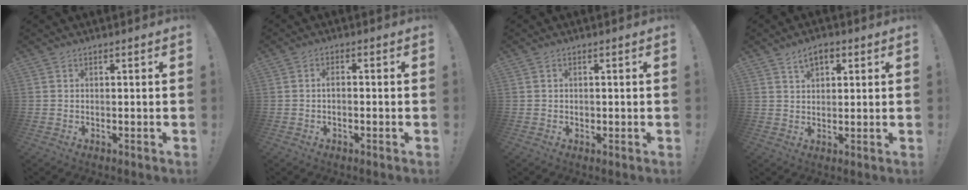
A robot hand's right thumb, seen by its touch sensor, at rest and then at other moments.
{"total": 1.7, "force": [-0.9, 0.5, 1.4], "torque": [-0.027, 0.006, -0.017]}
{"total": 0.7, "force": [-0.2, 0.6, 0.1], "torque": [-0.006, 0.003, -0.004]}
{"total": 4.9, "force": [2.6, 2.9, 3.0], "torque": [-0.046, -0.004, 0.046]}